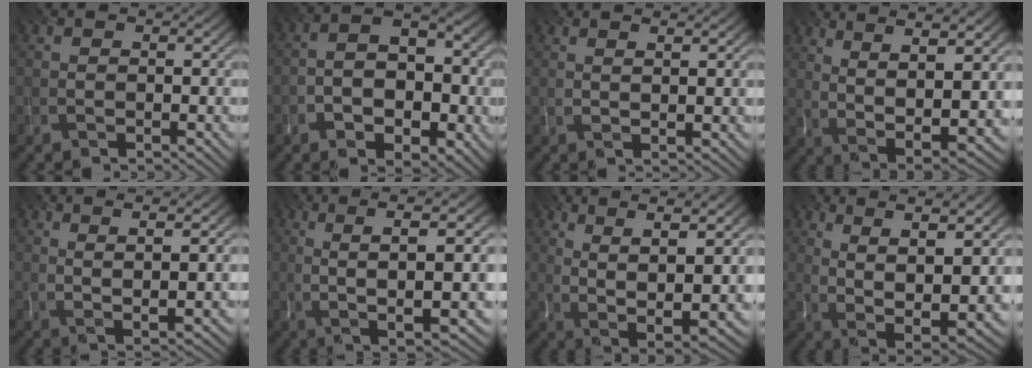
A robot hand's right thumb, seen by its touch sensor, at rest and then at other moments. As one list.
[{"total": 8.5, "force": [-2.9, 5.1, 6.2], "torque": [-0.078, -0.001, -0.049]}, {"total": 2.7, "force": [1.8, 0.1, 1.9], "torque": [-0.025, -0.002, 0.032]}, {"total": 11.1, "force": [4.0, 3.1, 9.9], "torque": [-0.188, 0.008, 0.074]}, {"total": 6.6, "force": [3.7, 0.6, 5.5], "torque": [-0.081, 0.005, 0.060]}, {"total": 9.0, "force": [0.6, 1.1, 9.0], "torque": [-0.157, 0.016, 0.018]}, {"total": 11.4, "force": [3.6, 3.4, 10.3], "torque": [-0.194, 0.008, 0.069]}, {"total": 13.3, "force": [4.2, 4.9, 11.6], "torque": [-0.202, 0.013, 0.076]}]